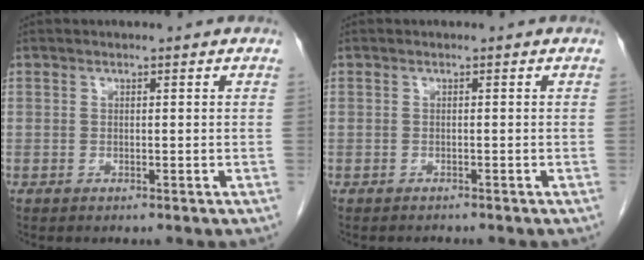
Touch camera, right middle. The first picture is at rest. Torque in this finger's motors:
{"motor_torque": [0.06, 0.02, -0.06, -0.02]}